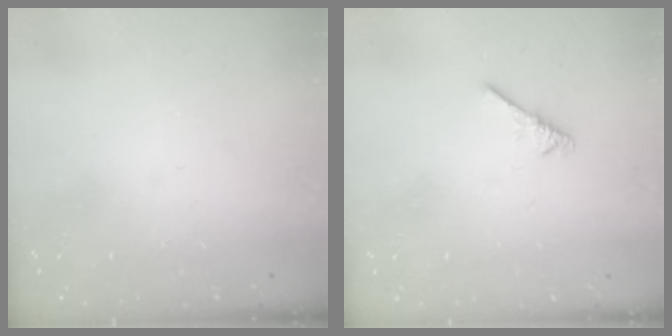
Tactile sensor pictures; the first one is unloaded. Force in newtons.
{"total": 2.6, "press": 2.5, "slide": 0.5}